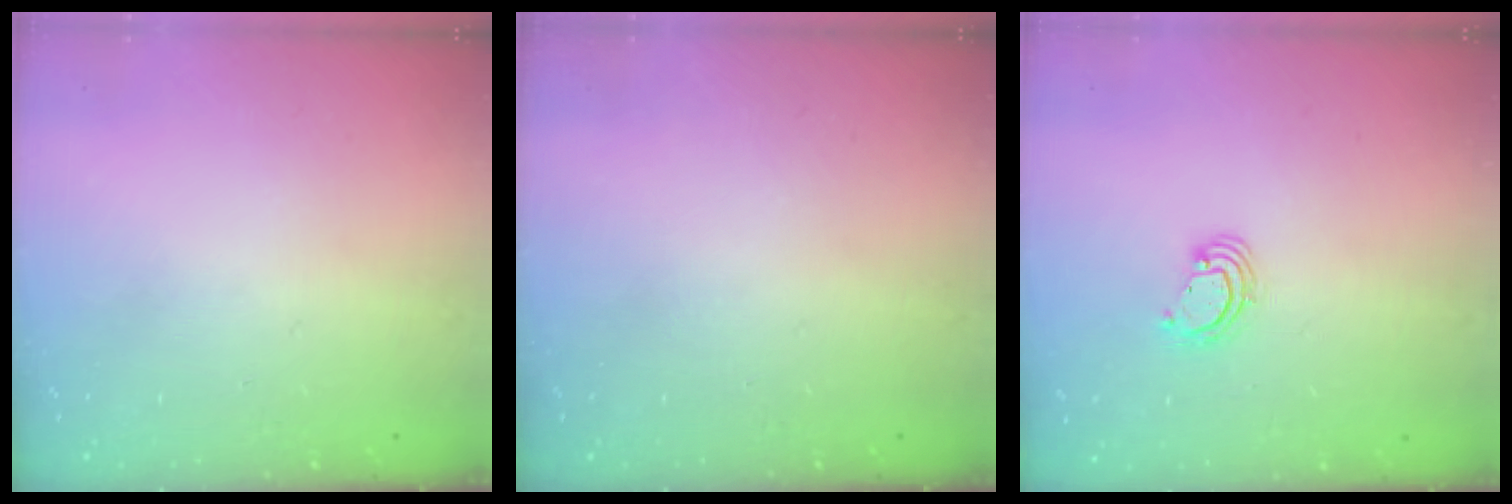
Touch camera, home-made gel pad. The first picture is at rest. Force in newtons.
{"total": 0.0}
{"total": 2.8, "press": 2.8, "slide": 0.2}